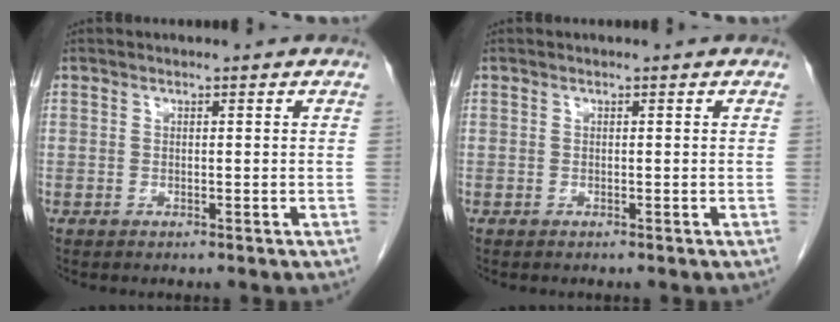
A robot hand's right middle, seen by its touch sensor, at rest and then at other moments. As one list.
[{"total": 0.0}]